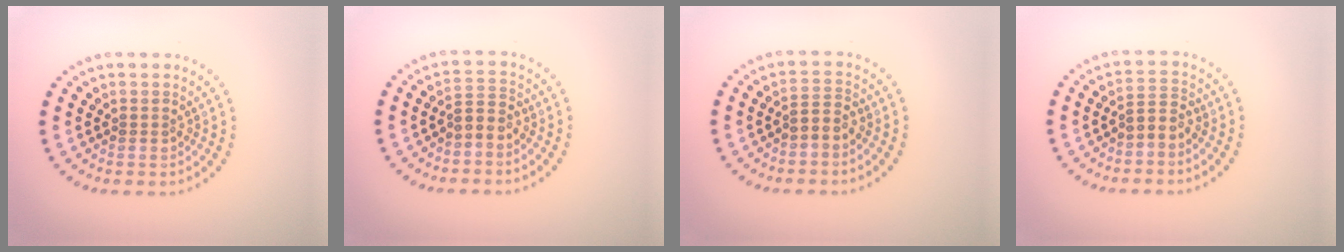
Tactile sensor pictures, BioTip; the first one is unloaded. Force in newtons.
{"total": 2.0, "press": 1.5, "slide": 1.3}
{"total": 1.7, "press": 1.4, "slide": 1.0}
{"total": 2.0, "press": 1.5, "slide": 1.3}